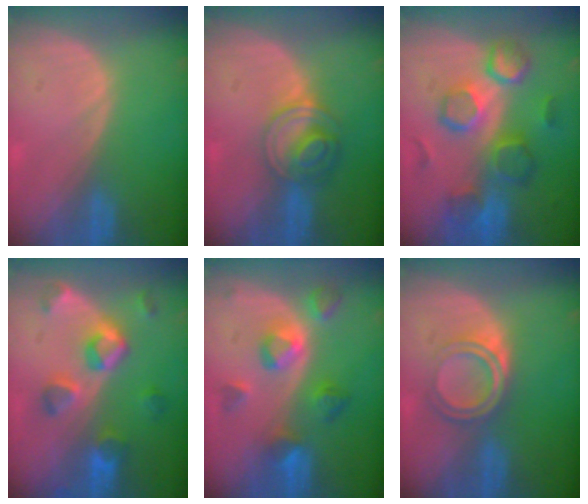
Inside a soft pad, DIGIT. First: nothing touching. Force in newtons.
{"total": 6.3, "press": 5.5, "slide": 3.1}
{"total": 9.9, "press": 9.4, "slide": 3.1}
{"total": 7.3, "press": 7.1, "slide": 1.7}
{"total": 7.4, "press": 6.9, "slide": 2.8}
{"total": 4.7, "press": 4.6, "slide": 0.7}